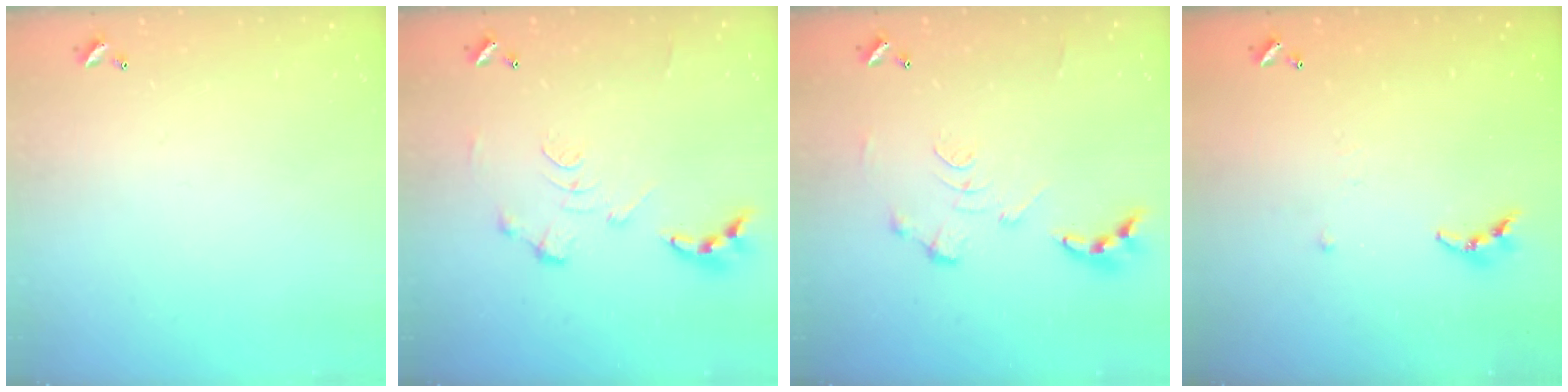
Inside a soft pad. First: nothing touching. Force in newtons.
{"total": 0.0}
{"total": 0.0}
{"total": 5.8, "press": 5.8, "slide": 0.1}